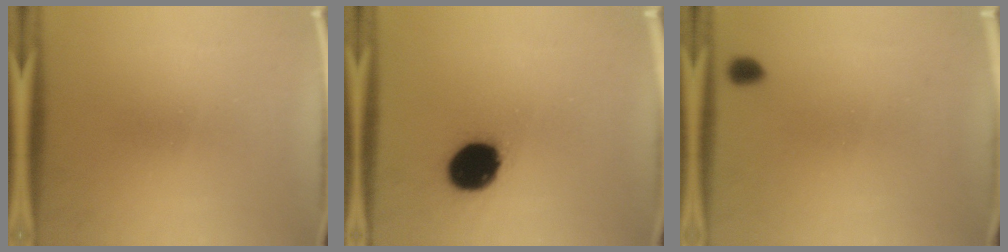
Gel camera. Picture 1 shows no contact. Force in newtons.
{"total": 14.8}
{"total": 1.3}